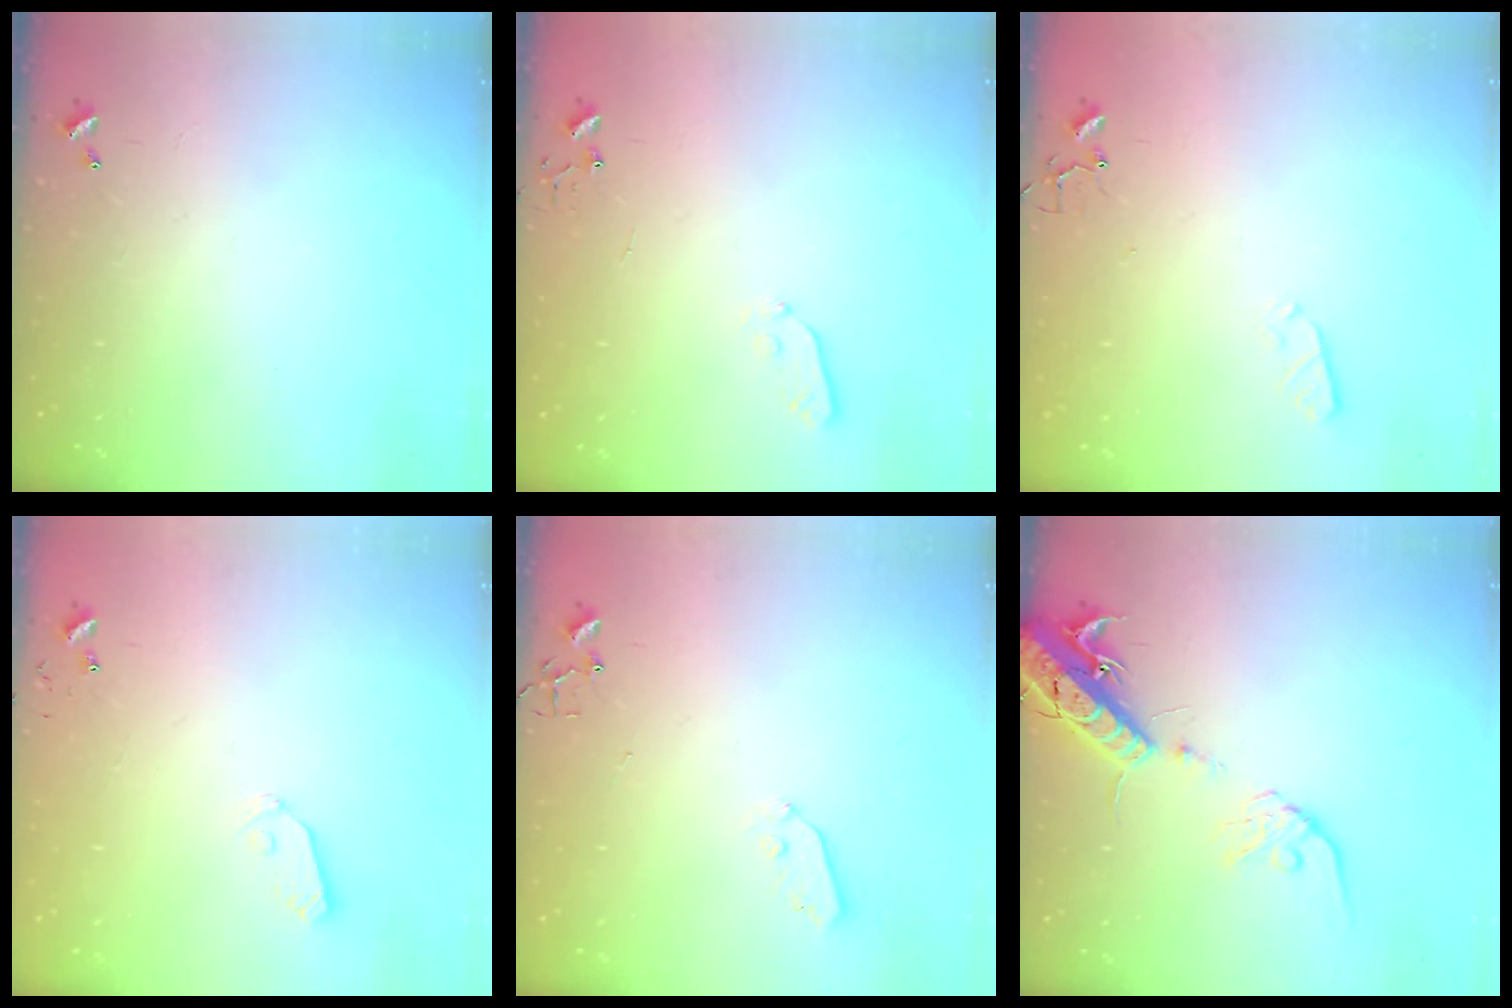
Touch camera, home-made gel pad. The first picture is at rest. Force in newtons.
{"total": 3.9, "press": 3.8, "slide": 0.8}
{"total": 2.9, "press": 2.8, "slide": 0.5}
{"total": 5.3, "press": 5.3, "slide": 0.1}
{"total": 3.3, "press": 3.3, "slide": 0.4}
{"total": 16.5, "press": 16.2, "slide": 3.6}